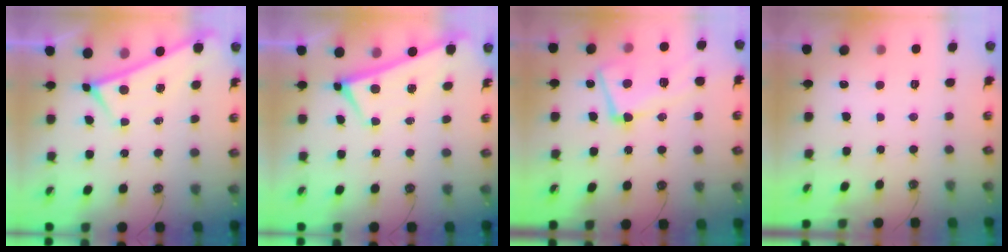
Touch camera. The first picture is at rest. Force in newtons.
{"total": 1.0, "press": 0.9, "slide": 0.3}
{"total": 8.7, "press": 8.4, "slide": 2.1}
{"total": 0.0}